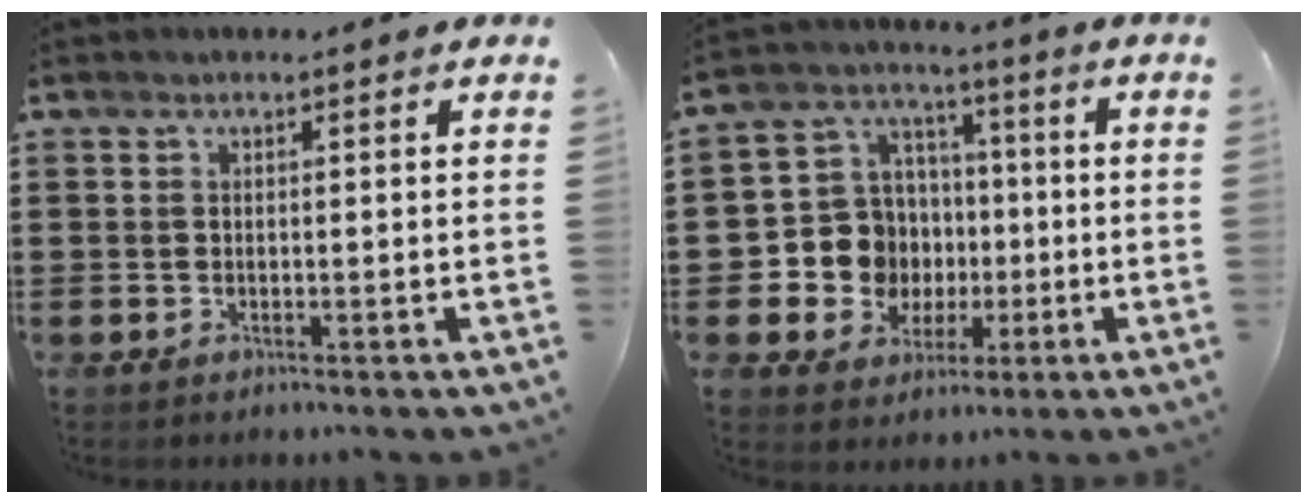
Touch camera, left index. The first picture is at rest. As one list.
[{"total": 10.0, "force": [-0.8, 9.5, 2.7], "torque": [-0.097, 0.002, -0.005]}]